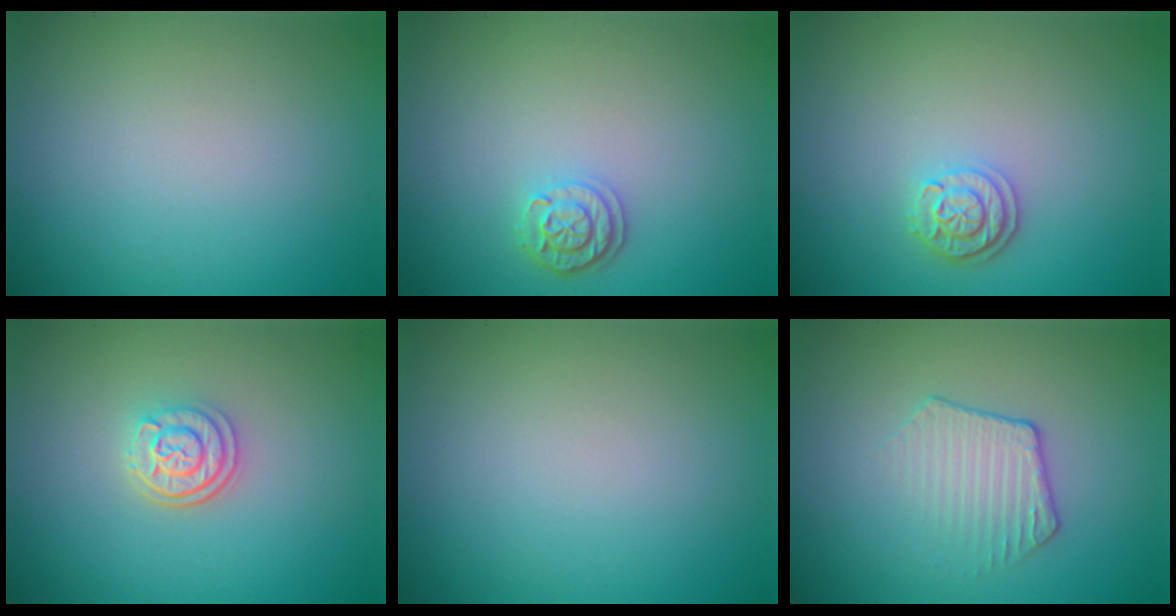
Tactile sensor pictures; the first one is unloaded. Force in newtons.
{"total": 2.2, "press": 1.9, "slide": 1.1}
{"total": 2.4, "press": 2.1, "slide": 1.3}
{"total": 2.8, "press": 2.4, "slide": 1.4}
{"total": 0.0}
{"total": 2.1, "press": 1.5, "slide": 1.4}